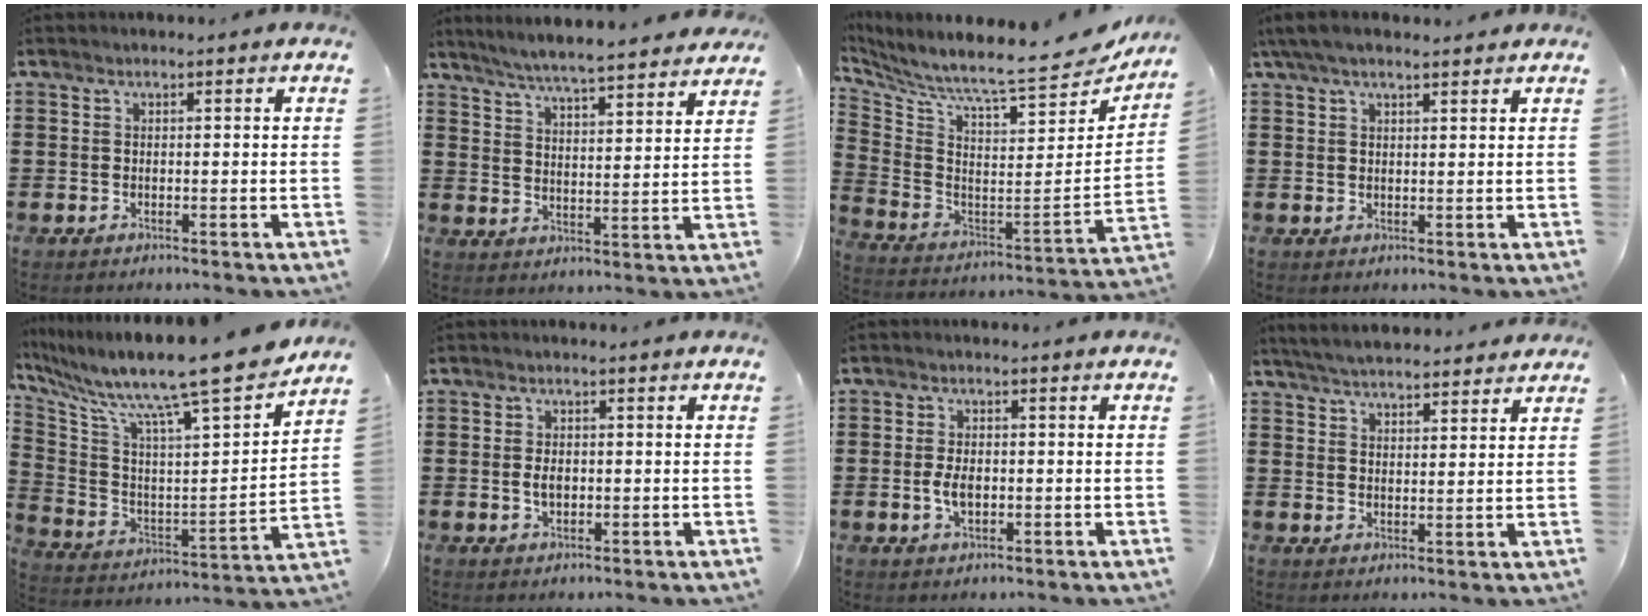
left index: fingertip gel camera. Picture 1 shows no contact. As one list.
[{"total": 5.3, "force": [5.1, -0.4, 1.4], "torque": [-0.049, -0.034, 0.086]}, {"total": 7.0, "force": [6.6, -0.4, 2.2], "torque": [-0.076, -0.081, 0.101]}, {"total": 3.8, "force": [2.8, 0.9, 2.4], "torque": [-0.053, 0.005, 0.053]}, {"total": 13.4, "force": [11.5, -0.2, 6.8], "torque": [-0.147, -0.091, 0.178]}, {"total": 2.4, "force": [0.0, 1.3, 2.0], "torque": [-0.040, 0.004, -0.001]}, {"total": 3.6, "force": [-0.3, 1.9, 3.0], "torque": [-0.066, 0.001, -0.007]}, {"total": 4.4, "force": [4.3, 0.1, 0.9], "torque": [-0.030, -0.014, 0.078]}]